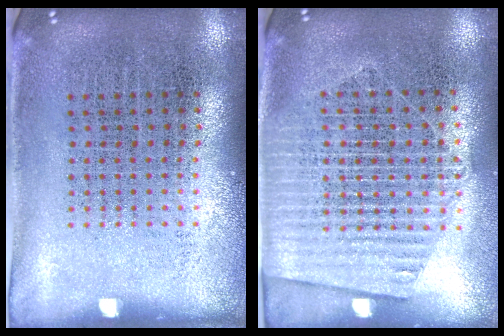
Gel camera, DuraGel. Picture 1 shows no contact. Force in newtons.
{"total": 1.6, "press": 1.5, "slide": 0.6}